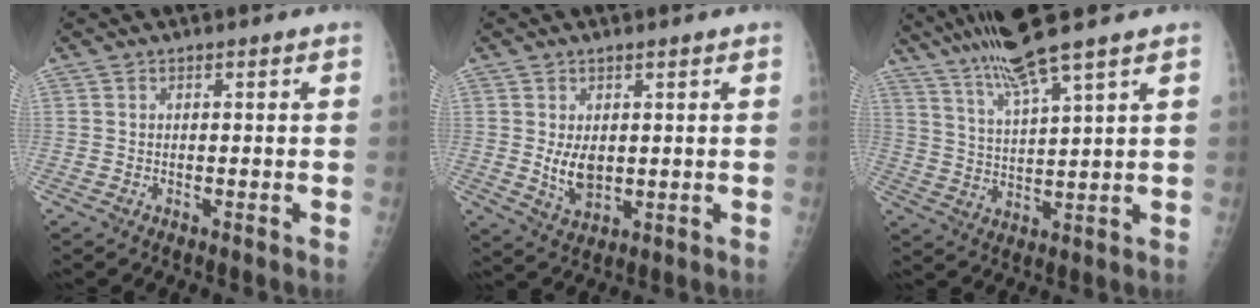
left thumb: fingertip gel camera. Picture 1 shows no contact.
{"total": 5.3, "force": [0.6, 3.2, 4.2], "torque": [-0.059, -0.015, 0.023]}
{"total": 10.9, "force": [8.2, -0.4, 7.2], "torque": [-0.131, -0.030, 0.157]}